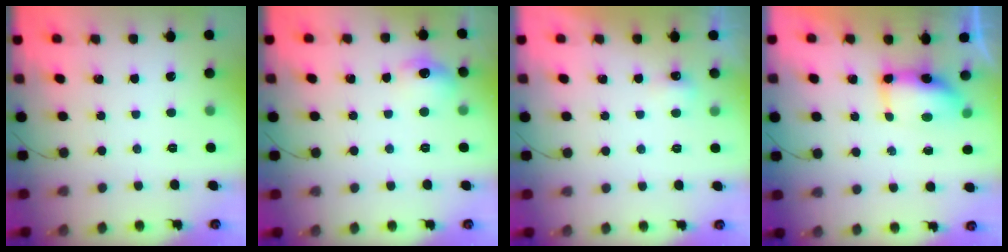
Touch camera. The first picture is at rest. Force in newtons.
{"total": 8.4, "press": 8.3, "slide": 1.4}
{"total": 3.7, "press": 3.6, "slide": 0.7}
{"total": 7.1, "press": 7.1, "slide": 0.5}